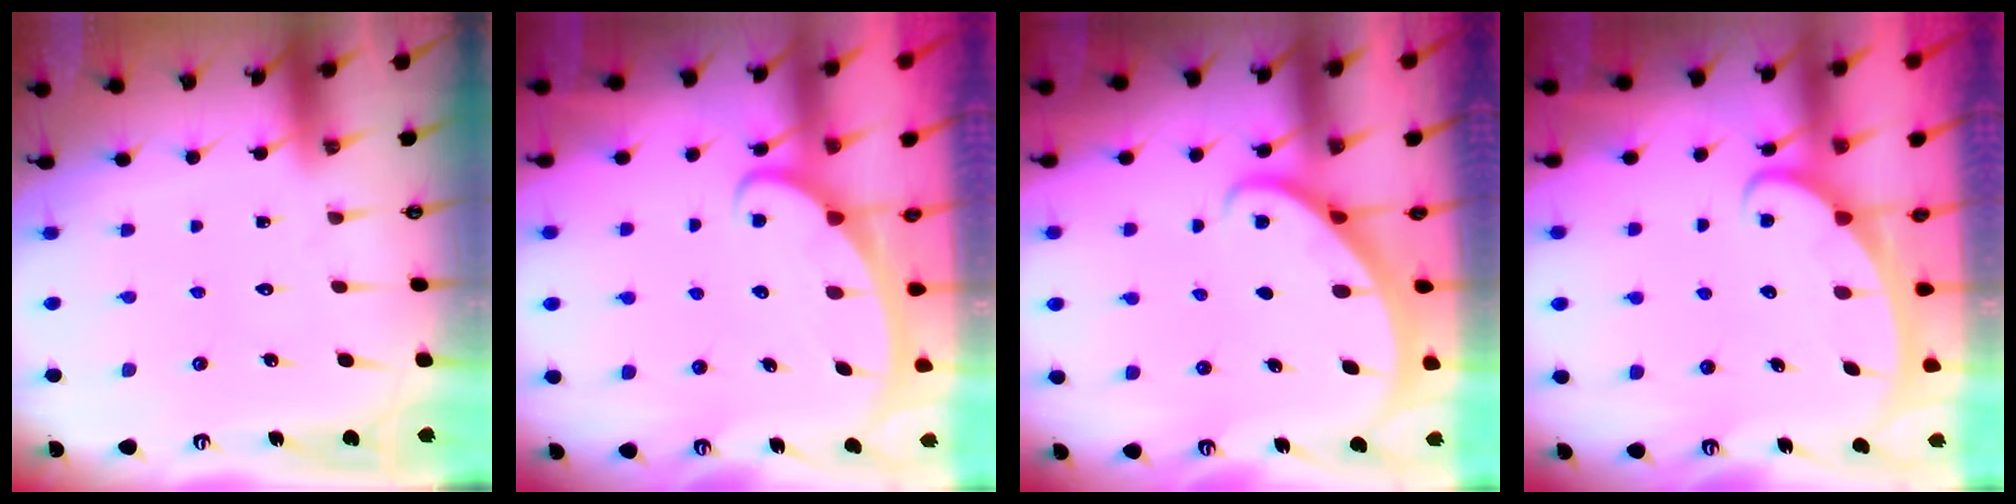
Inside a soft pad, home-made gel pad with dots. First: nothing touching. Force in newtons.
{"total": 2.5, "press": 2.5, "slide": 0.4}
{"total": 2.0, "press": 2.0, "slide": 0.2}
{"total": 2.4, "press": 2.4, "slide": 0.4}